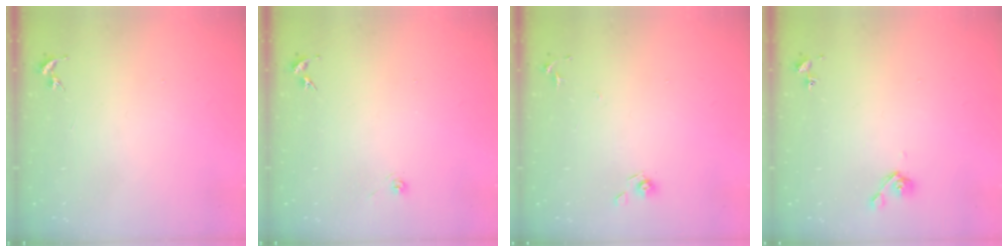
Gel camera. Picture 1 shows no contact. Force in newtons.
{"total": 3.3, "press": 2.8, "slide": 1.7}
{"total": 6.5, "press": 6.4, "slide": 1.3}
{"total": 4.8, "press": 4.8, "slide": 0.8}